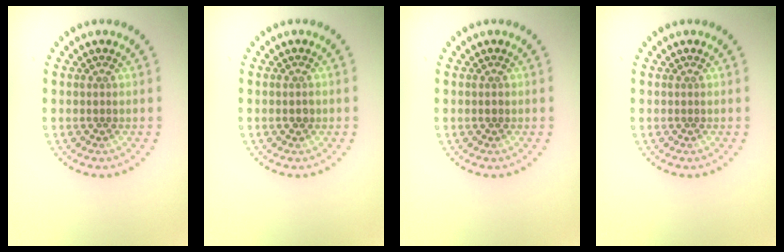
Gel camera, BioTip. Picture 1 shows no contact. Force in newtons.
{"total": 0.7, "press": 0.7, "slide": 0.0}
{"total": 0.5, "press": 0.5, "slide": 0.0}
{"total": 0.0}